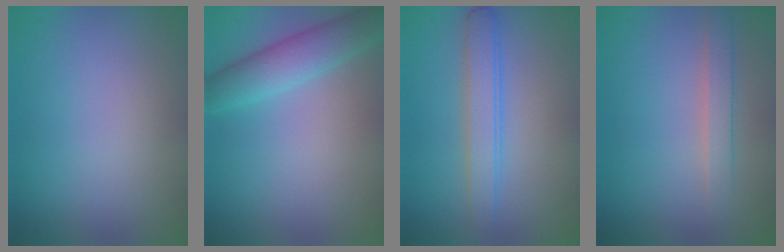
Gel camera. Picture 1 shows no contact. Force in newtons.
{"total": 3.8, "press": 3.8, "slide": 0.1}
{"total": 2.9, "press": 2.9, "slide": 0.1}
{"total": 1.8, "press": 1.8, "slide": 0.2}